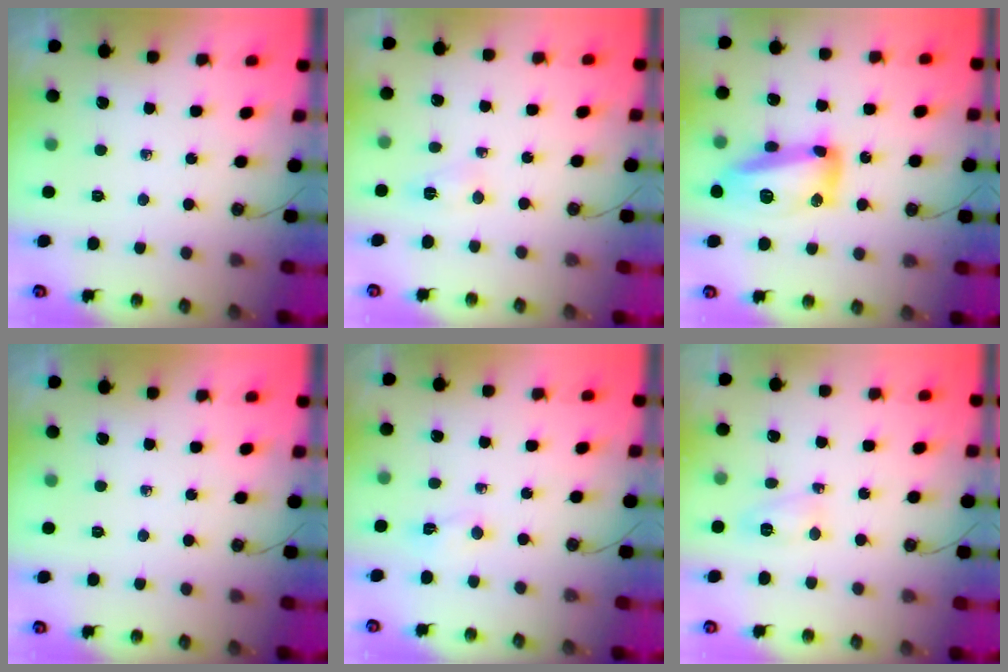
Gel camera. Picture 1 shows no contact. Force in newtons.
{"total": 2.7, "press": 2.5, "slide": 1.1}
{"total": 15.4, "press": 15.4, "slide": 1.0}
{"total": 0.0}
{"total": 2.0, "press": 1.9, "slide": 0.6}
{"total": 3.9, "press": 3.9, "slide": 0.7}